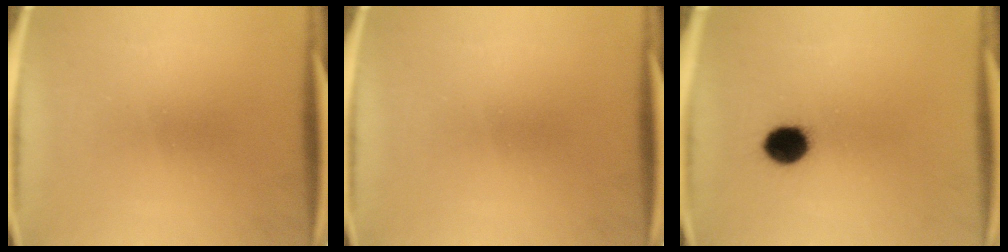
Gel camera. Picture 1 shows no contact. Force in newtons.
{"total": 0.0}
{"total": 6.5}